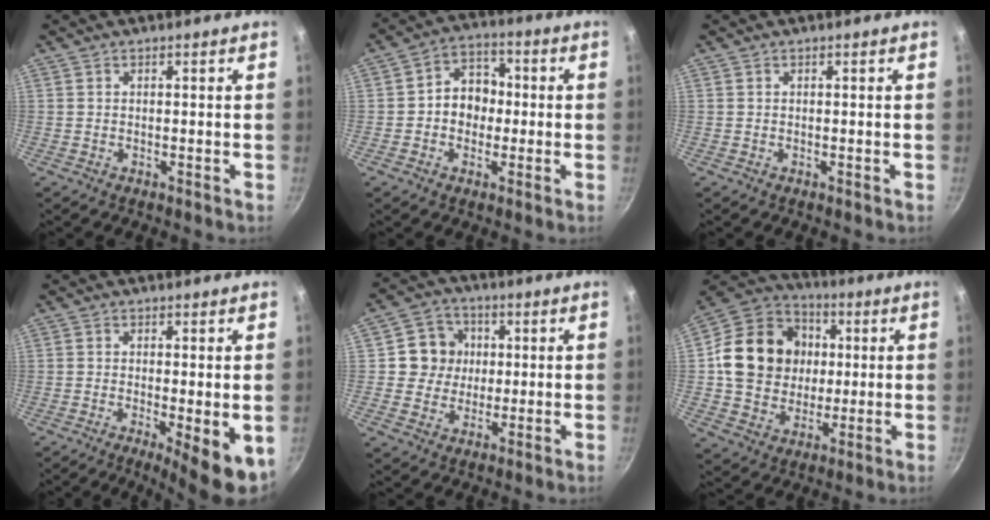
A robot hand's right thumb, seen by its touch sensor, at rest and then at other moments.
{"total": 8.2, "force": [-0.5, 6.7, 4.6], "torque": [-0.023, 0.023, -0.018]}
{"total": 0.0}
{"total": 8.8, "force": [-2.3, 2.2, 8.2], "torque": [-0.103, -0.010, -0.023]}
{"total": 8.1, "force": [1.1, 7.7, 2.4], "torque": [0.000, 0.008, 0.008]}
{"total": 18.8, "force": [1.8, 16.2, 9.4], "torque": [-0.140, 0.021, 0.029]}